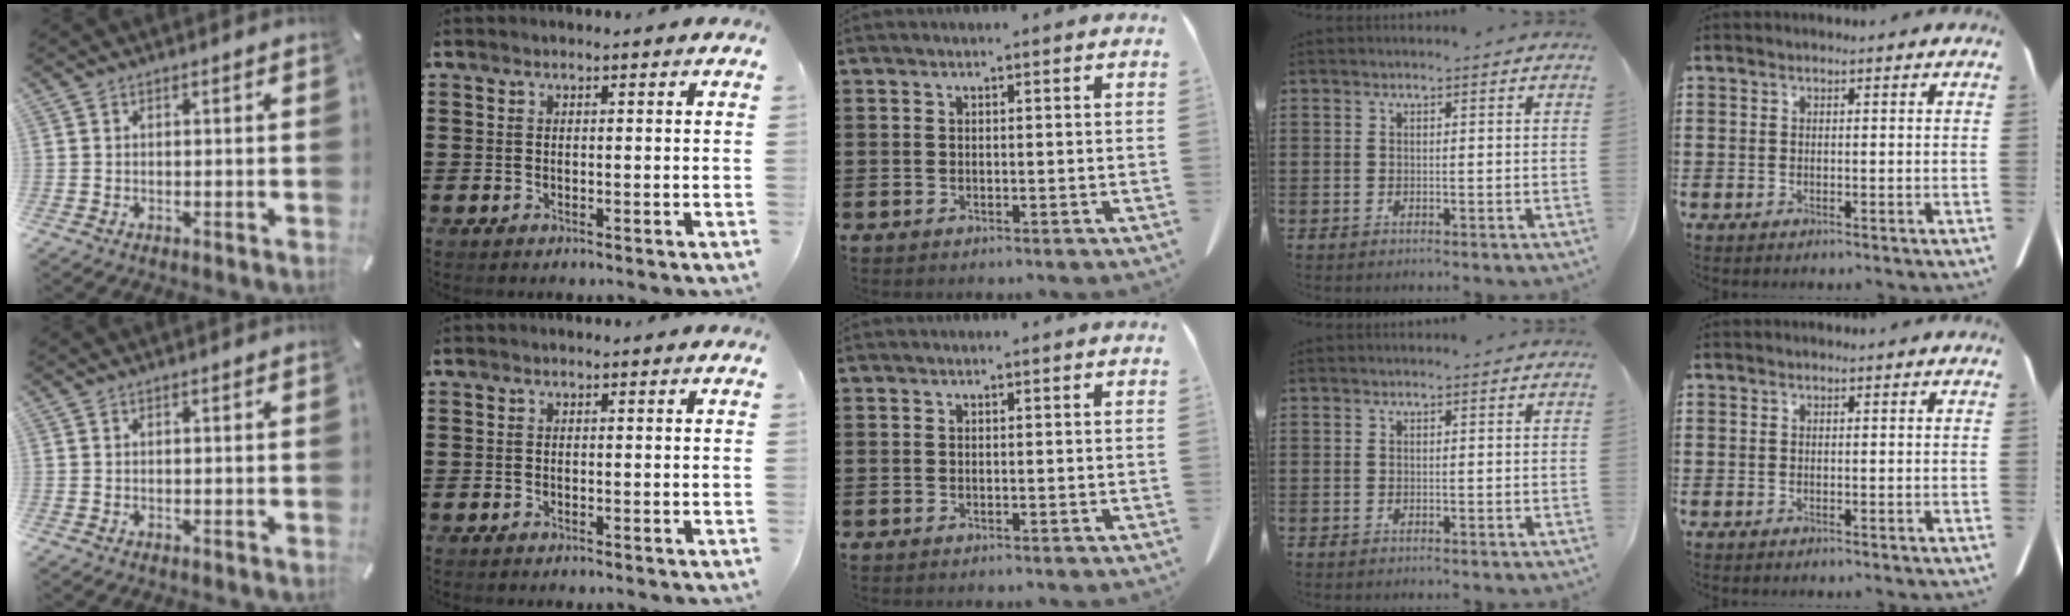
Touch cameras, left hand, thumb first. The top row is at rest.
{}